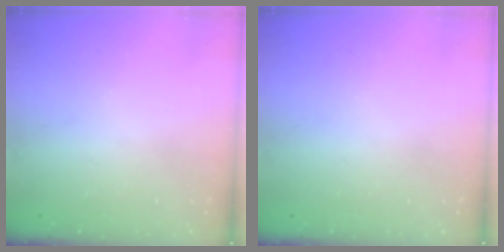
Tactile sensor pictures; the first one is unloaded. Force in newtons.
{"total": 0.0}